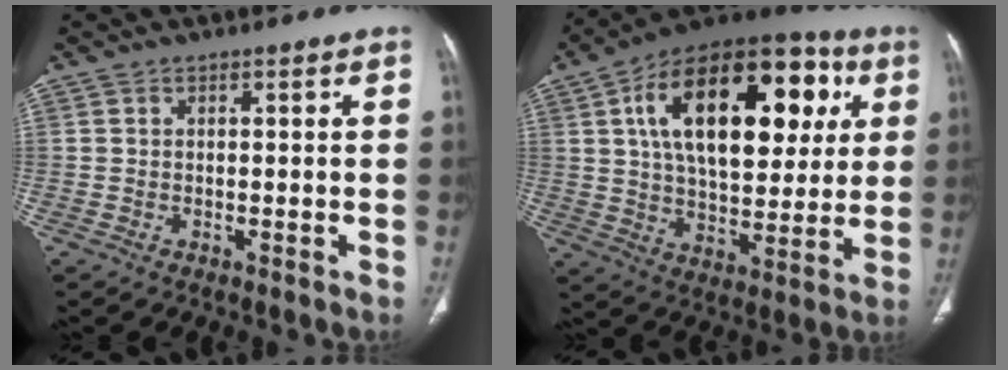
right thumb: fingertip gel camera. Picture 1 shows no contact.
{"total": 28.4, "force": [8.1, 15.1, 22.7], "torque": [-0.334, 0.011, 0.124]}